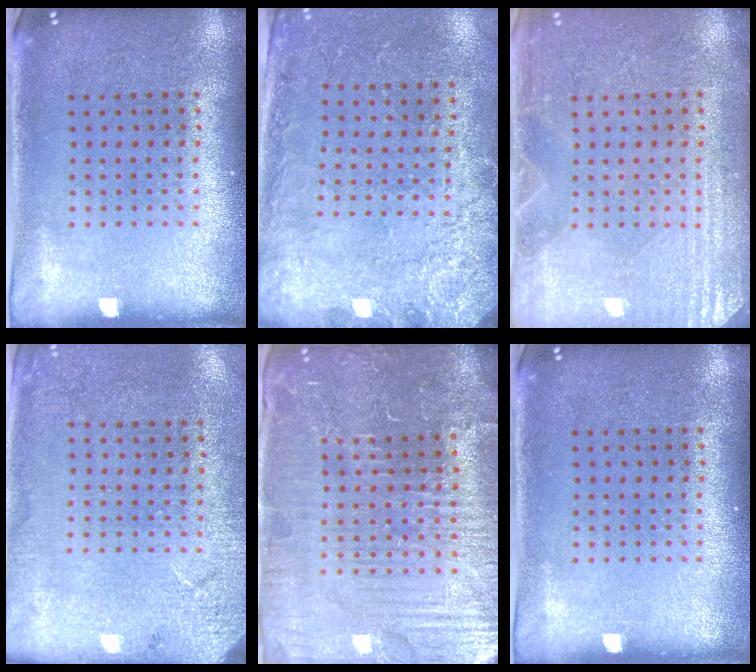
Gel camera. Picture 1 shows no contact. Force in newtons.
{"total": 2.7, "press": 2.2, "slide": 1.5}
{"total": 3.4, "press": 3.4, "slide": 0.5}
{"total": 2.6, "press": 2.4, "slide": 0.9}
{"total": 5.6, "press": 5.2, "slide": 2.2}
{"total": 0.0}